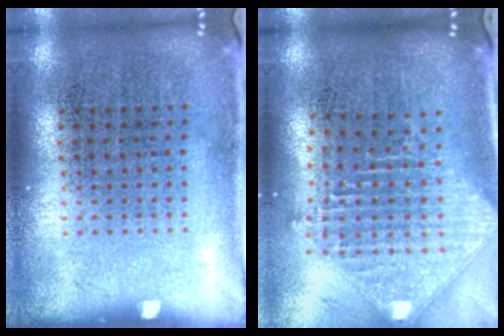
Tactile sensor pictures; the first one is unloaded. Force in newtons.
{"total": 2.5, "press": 2.0, "slide": 1.6}